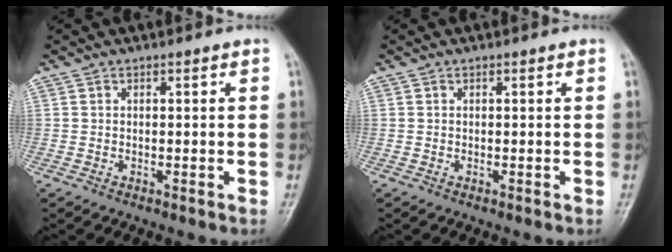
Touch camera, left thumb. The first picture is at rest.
{"total": 0.0}